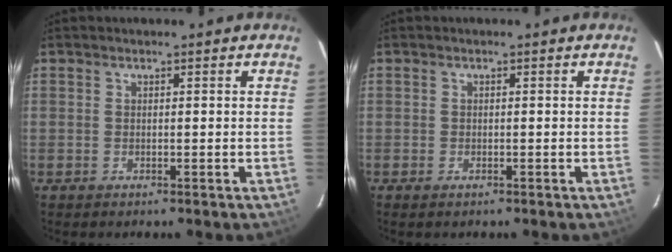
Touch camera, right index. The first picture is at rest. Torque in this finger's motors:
{"motor_torque": [0.45, -0.22, 0.10, 0.01]}